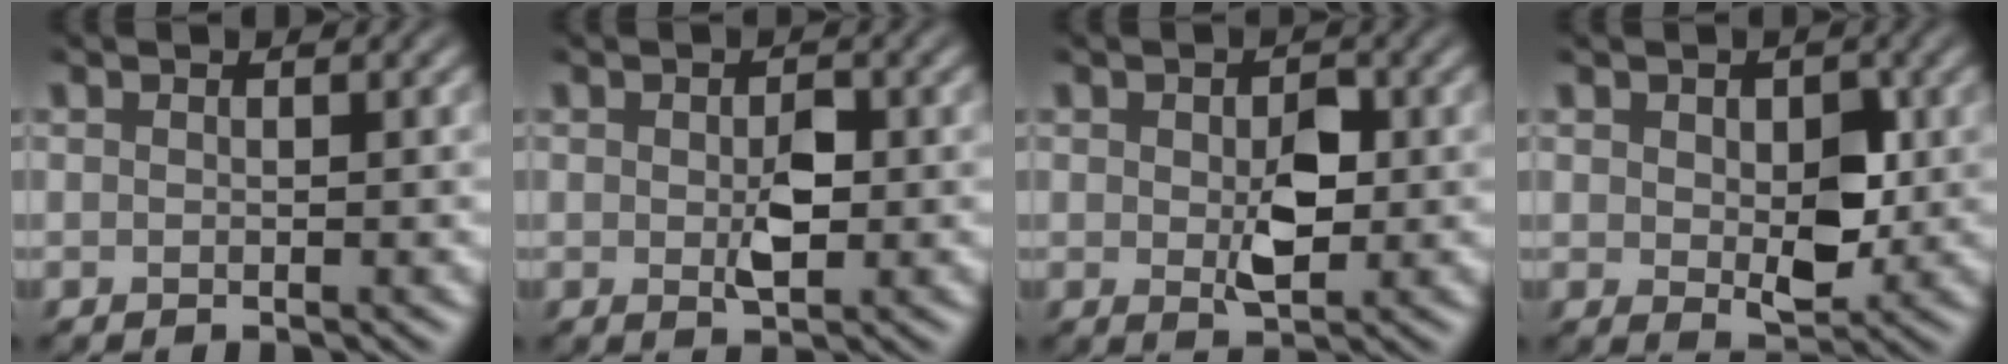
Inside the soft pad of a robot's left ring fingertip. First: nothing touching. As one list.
[{"total": 2.5, "force": [-0.4, 1.4, 2.0], "torque": [-0.039, -0.003, -0.006]}, {"total": 3.4, "force": [-0.3, 2.0, 2.7], "torque": [-0.051, -0.003, -0.003]}, {"total": 3.9, "force": [0.2, 2.6, 2.9], "torque": [-0.048, -0.008, 0.006]}]